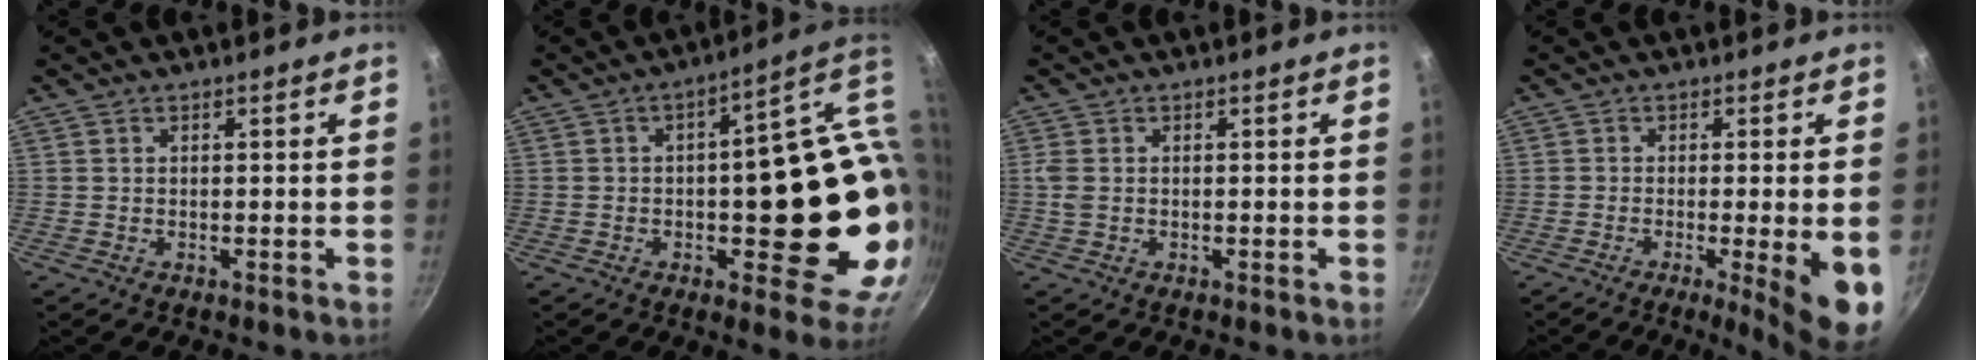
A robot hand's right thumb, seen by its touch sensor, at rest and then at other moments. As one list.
[{"total": 22.1, "force": [0.6, 8.8, 20.2], "torque": [-0.206, -0.003, 0.016]}, {"total": 2.1, "force": [0.1, 1.4, 1.5], "torque": [-0.035, 0.001, 0.001]}, {"total": 9.6, "force": [-2.6, 1.1, 9.1], "torque": [-0.123, -0.004, -0.032]}]